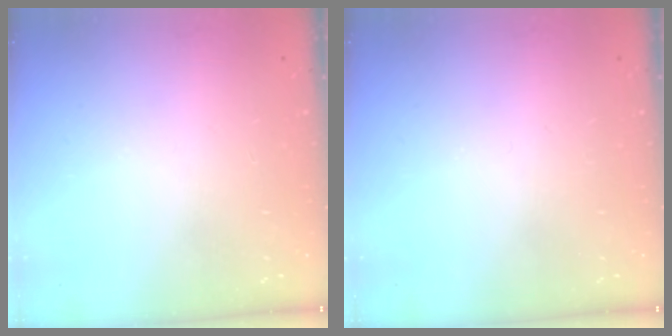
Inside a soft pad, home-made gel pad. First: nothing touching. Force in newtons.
{"total": 0.0}